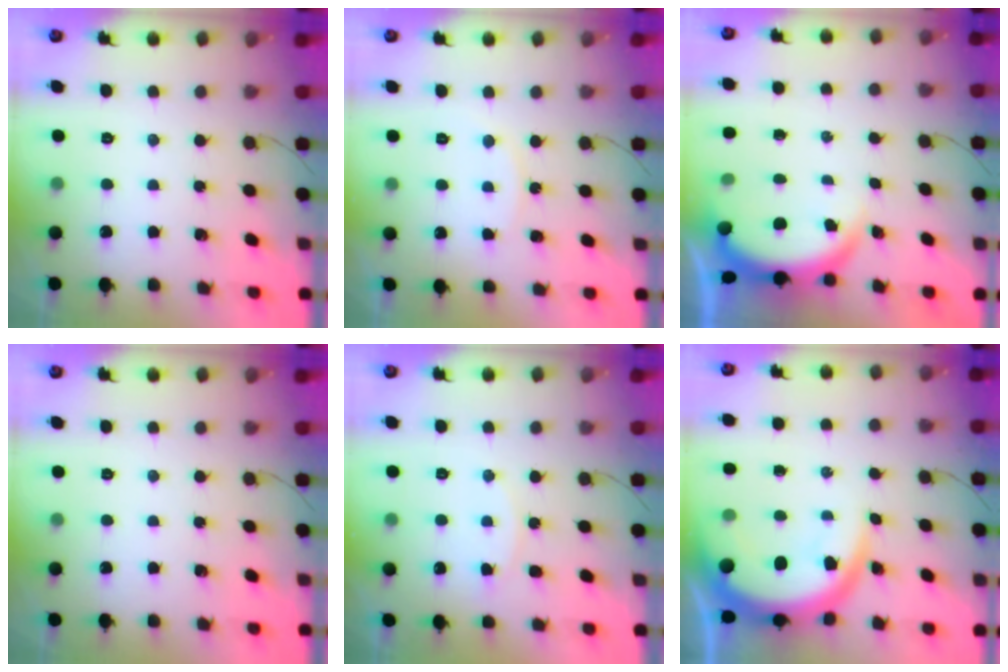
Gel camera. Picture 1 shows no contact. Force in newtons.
{"total": 5.4, "press": 5.4, "slide": 0.4}
{"total": 3.8, "press": 3.8, "slide": 0.1}
{"total": 0.0}
{"total": 9.3, "press": 9.3, "slide": 0.3}
{"total": 12.0, "press": 11.9, "slide": 1.0}